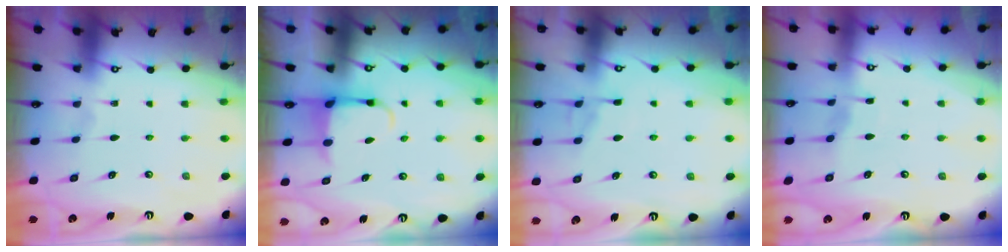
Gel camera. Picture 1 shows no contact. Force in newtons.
{"total": 3.8, "press": 3.6, "slide": 1.0}
{"total": 5.9, "press": 5.8, "slide": 0.7}
{"total": 3.6, "press": 3.6, "slide": 0.4}